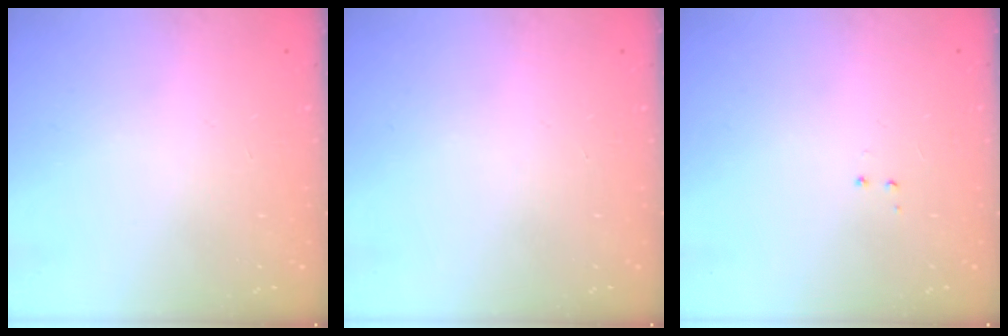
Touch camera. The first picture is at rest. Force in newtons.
{"total": 0.0}
{"total": 4.0, "press": 4.0, "slide": 0.4}